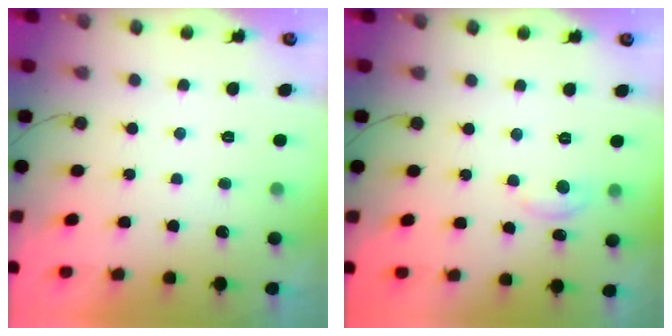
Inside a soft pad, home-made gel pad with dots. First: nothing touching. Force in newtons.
{"total": 4.7, "press": 4.6, "slide": 0.6}